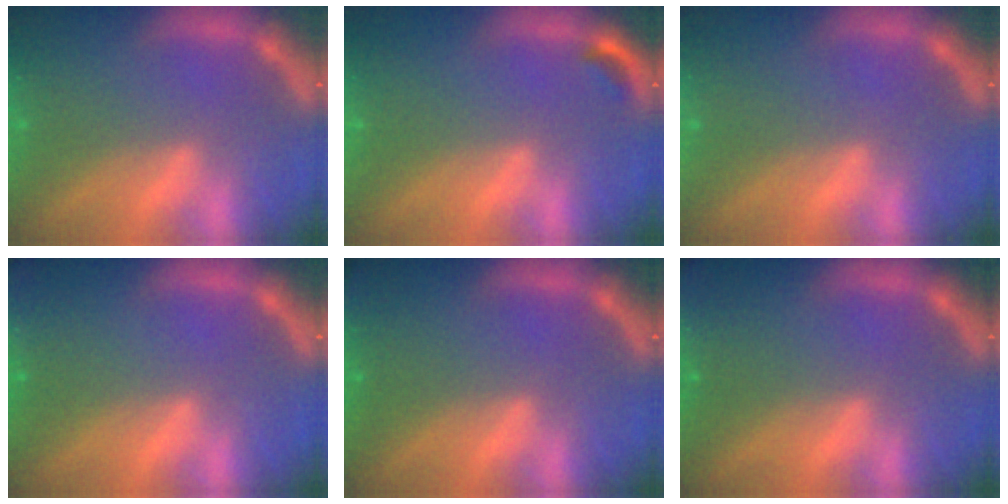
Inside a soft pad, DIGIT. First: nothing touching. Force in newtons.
{"total": 0.9}
{"total": 0.0}
{"total": 5.0}
{"total": 1.4}
{"total": 4.4}